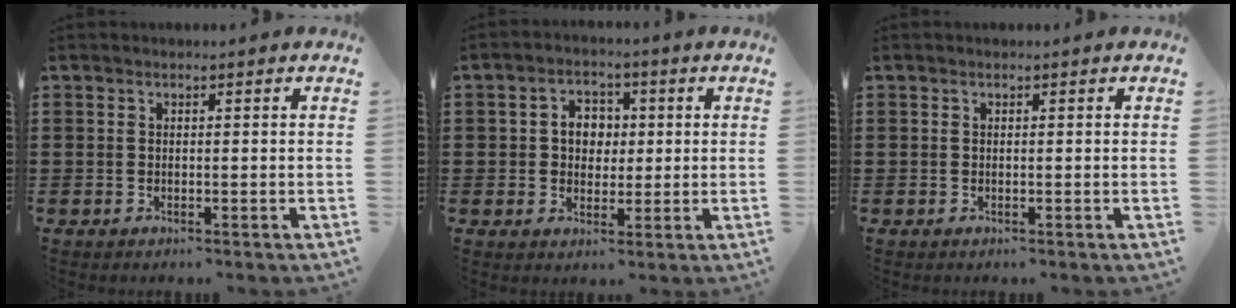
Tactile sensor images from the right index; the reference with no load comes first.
{"total": 4.4, "force": [0.1, 3.7, 2.4], "torque": [-0.051, 0.010, -0.005]}
{"total": 0.0}